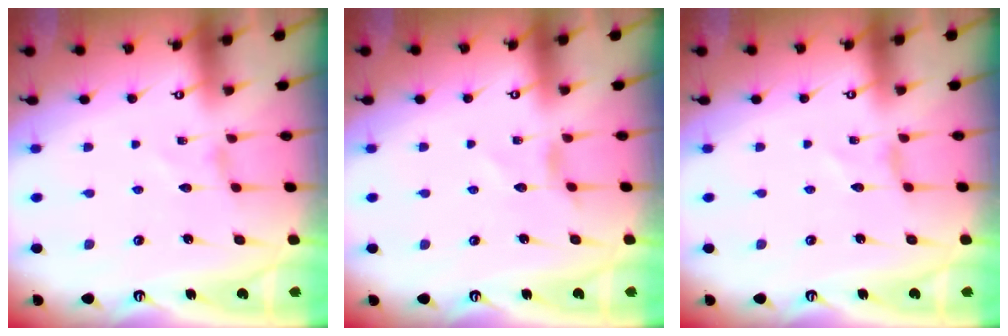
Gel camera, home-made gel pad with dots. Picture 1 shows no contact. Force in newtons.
{"total": 2.3, "press": 2.3, "slide": 0.2}
{"total": 0.0}